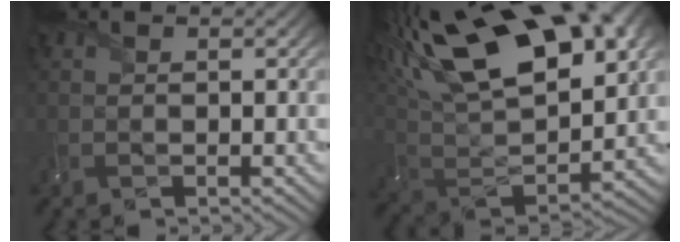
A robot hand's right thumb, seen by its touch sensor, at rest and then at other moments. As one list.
[{"total": 22.1, "force": [11.5, 10.6, 15.7], "torque": [-0.313, 0.053, 0.195]}]